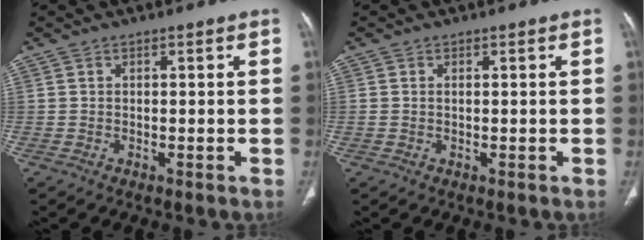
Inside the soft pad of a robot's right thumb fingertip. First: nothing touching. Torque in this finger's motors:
{"motor_torque": [-0.05, -0.24, -0.38, 0.29, -0.03]}